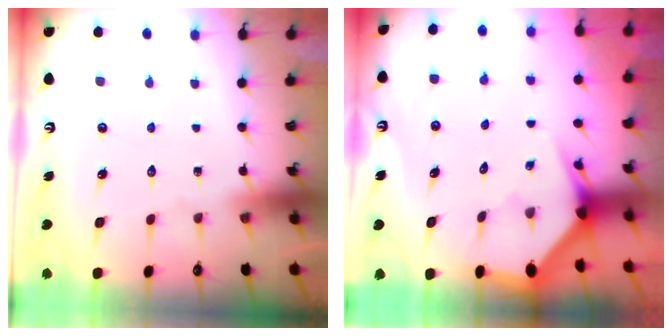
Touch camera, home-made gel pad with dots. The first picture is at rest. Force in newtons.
{"total": 2.7, "press": 2.7, "slide": 0.1}